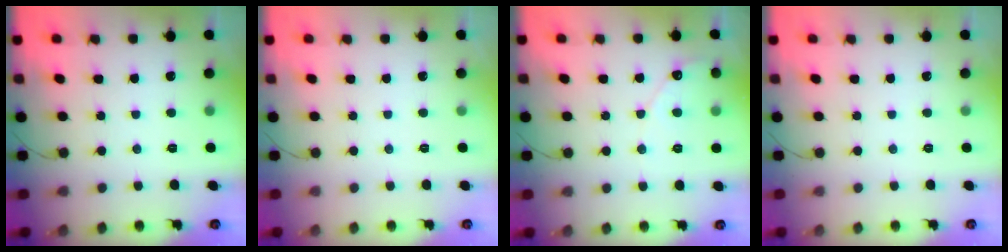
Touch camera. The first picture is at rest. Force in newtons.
{"total": 0.0}
{"total": 4.0, "press": 4.0, "slide": 0.3}
{"total": 0.0}